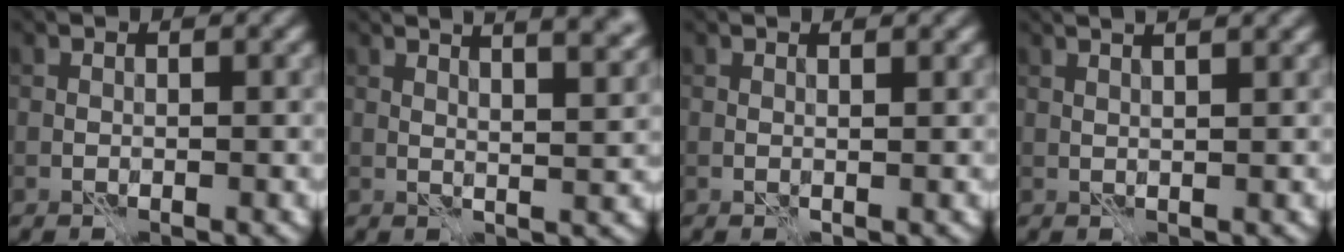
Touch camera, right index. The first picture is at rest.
{"total": 9.7, "force": [6.4, 3.2, 6.5], "torque": [-0.046, 0.045, 0.053]}
{"total": 0.6, "force": [0.4, -0.1, 0.4], "torque": [-0.011, 0.000, 0.008]}
{"total": 4.8, "force": [3.0, 1.7, 3.3], "torque": [-0.031, 0.037, 0.014]}